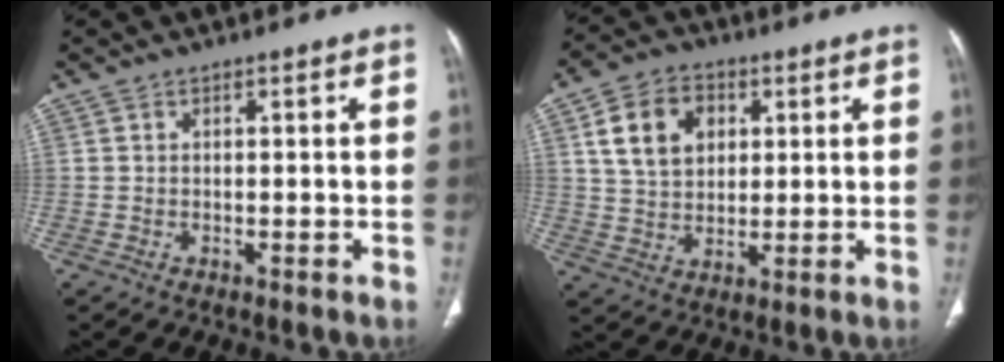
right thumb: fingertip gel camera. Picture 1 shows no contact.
{"total": 10.9, "force": [3.6, 8.1, 6.4], "torque": [-0.085, -0.001, 0.064]}